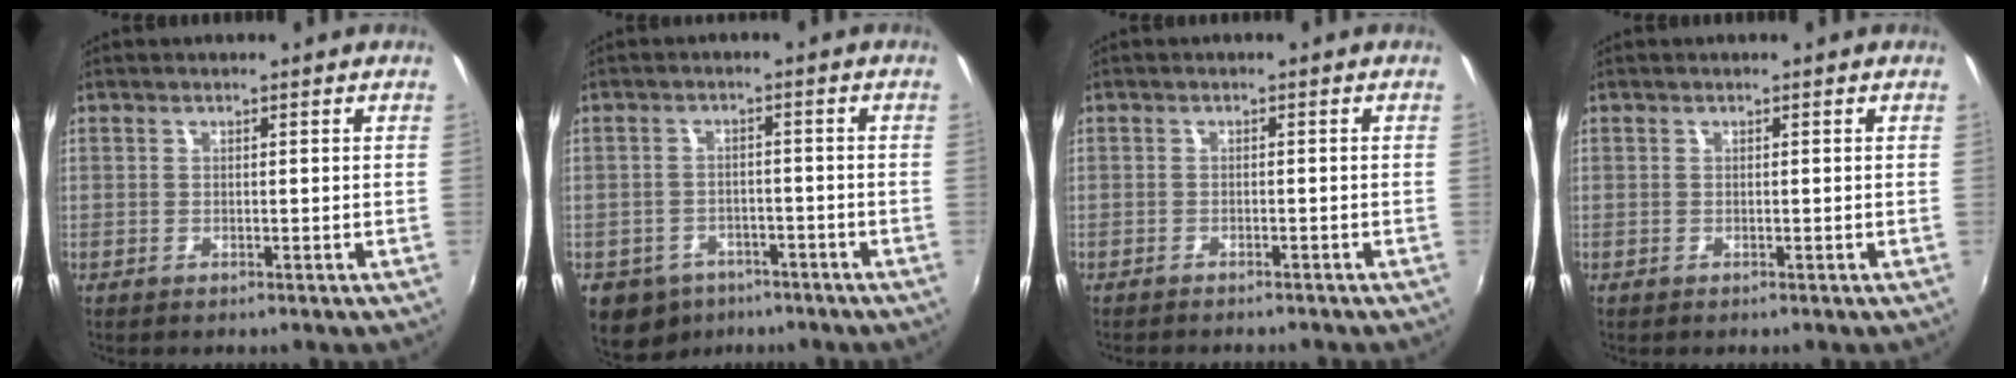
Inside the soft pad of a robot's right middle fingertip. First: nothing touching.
{"total": 10.1, "force": [-6.3, 7.1, 3.4], "torque": [-0.100, 0.003, -0.083]}
{"total": 3.3, "force": [-3.0, 0.6, 1.2], "torque": [-0.032, -0.009, -0.046]}
{"total": 0.0}